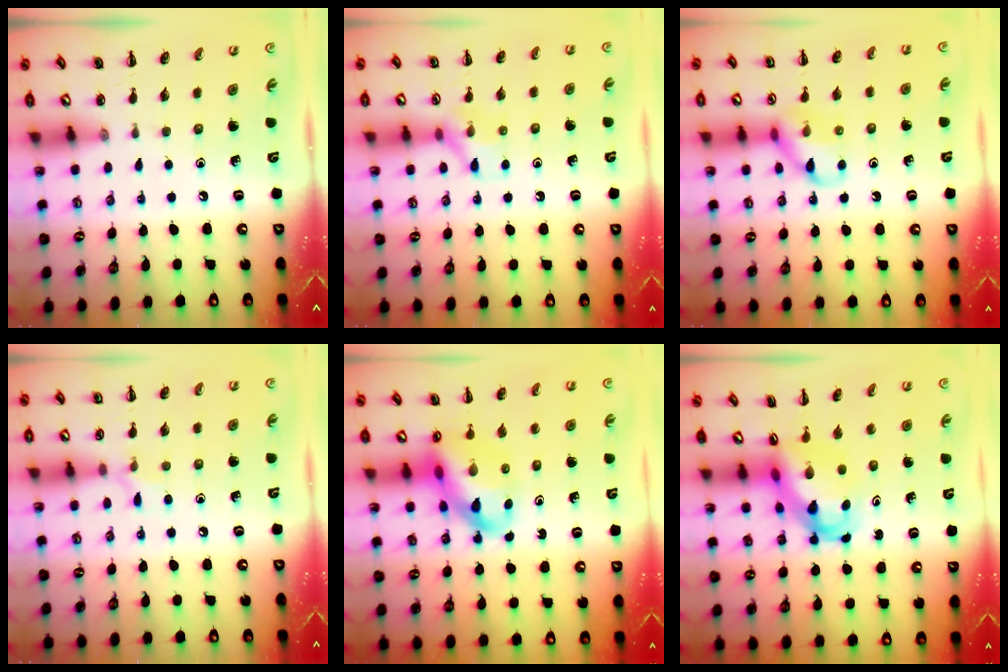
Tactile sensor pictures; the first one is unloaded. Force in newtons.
{"total": 8.1, "press": 8.1, "slide": 0.4}
{"total": 11.0, "press": 11.0, "slide": 1.2}
{"total": 5.8, "press": 5.5, "slide": 1.9}
{"total": 12.9, "press": 12.4, "slide": 3.6}
{"total": 4.3, "press": 4.1, "slide": 1.1}